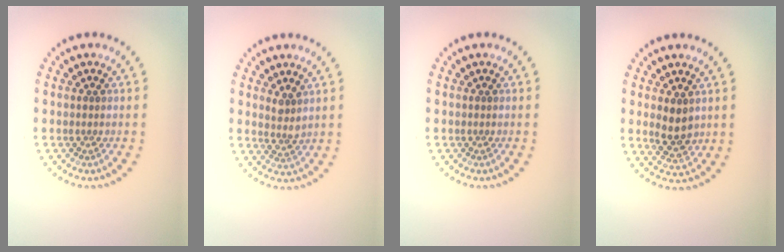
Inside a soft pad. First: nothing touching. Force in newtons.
{"total": 1.8, "press": 1.3, "slide": 1.2}
{"total": 0.0}
{"total": 2.8, "press": 2.7, "slide": 0.8}